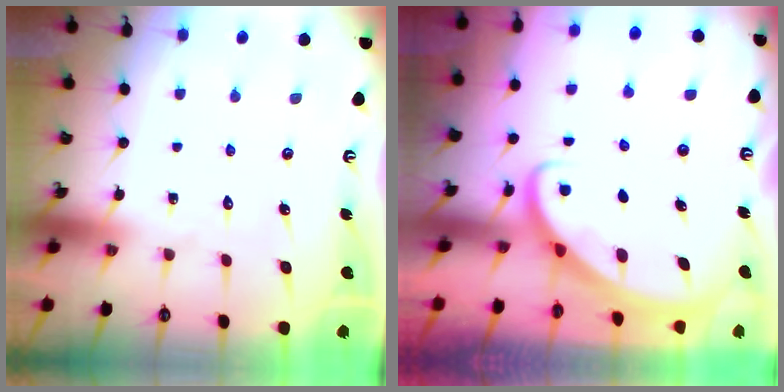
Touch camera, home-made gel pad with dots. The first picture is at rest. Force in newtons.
{"total": 2.8, "press": 2.8, "slide": 0.2}